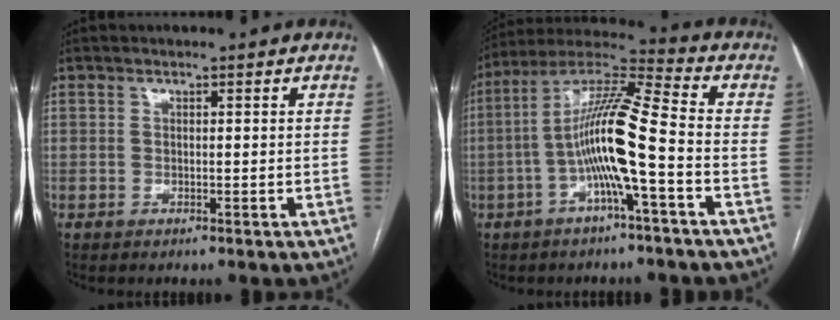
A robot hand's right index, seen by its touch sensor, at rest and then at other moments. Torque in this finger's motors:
{"motor_torque": [2.14, 0.00, 1.05, 0.21]}